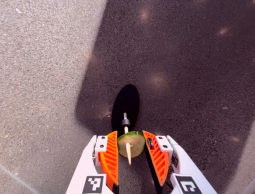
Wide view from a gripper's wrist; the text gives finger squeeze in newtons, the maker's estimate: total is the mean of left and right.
{"total": 7.7, "left": 7.5, "right": 7.9}